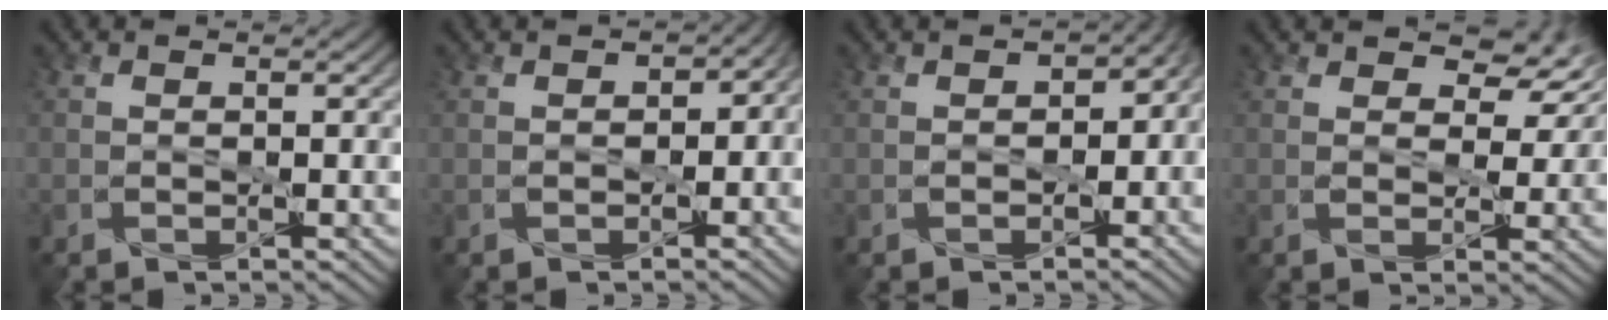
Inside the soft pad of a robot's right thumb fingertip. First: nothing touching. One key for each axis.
{"total": 1.9, "fx": -0.4, "fy": 1.7, "fz": 0.9, "tx": -0.013, "ty": -0.003, "tz": -0.004}
{"total": 3.1, "fx": -0.6, "fy": 2.5, "fz": 1.8, "tx": -0.021, "ty": -0.005, "tz": -0.008}
{"total": 5.6, "fx": 2.5, "fy": 3.3, "fz": 3.8, "tx": -0.063, "ty": 0.000, "tz": 0.038}